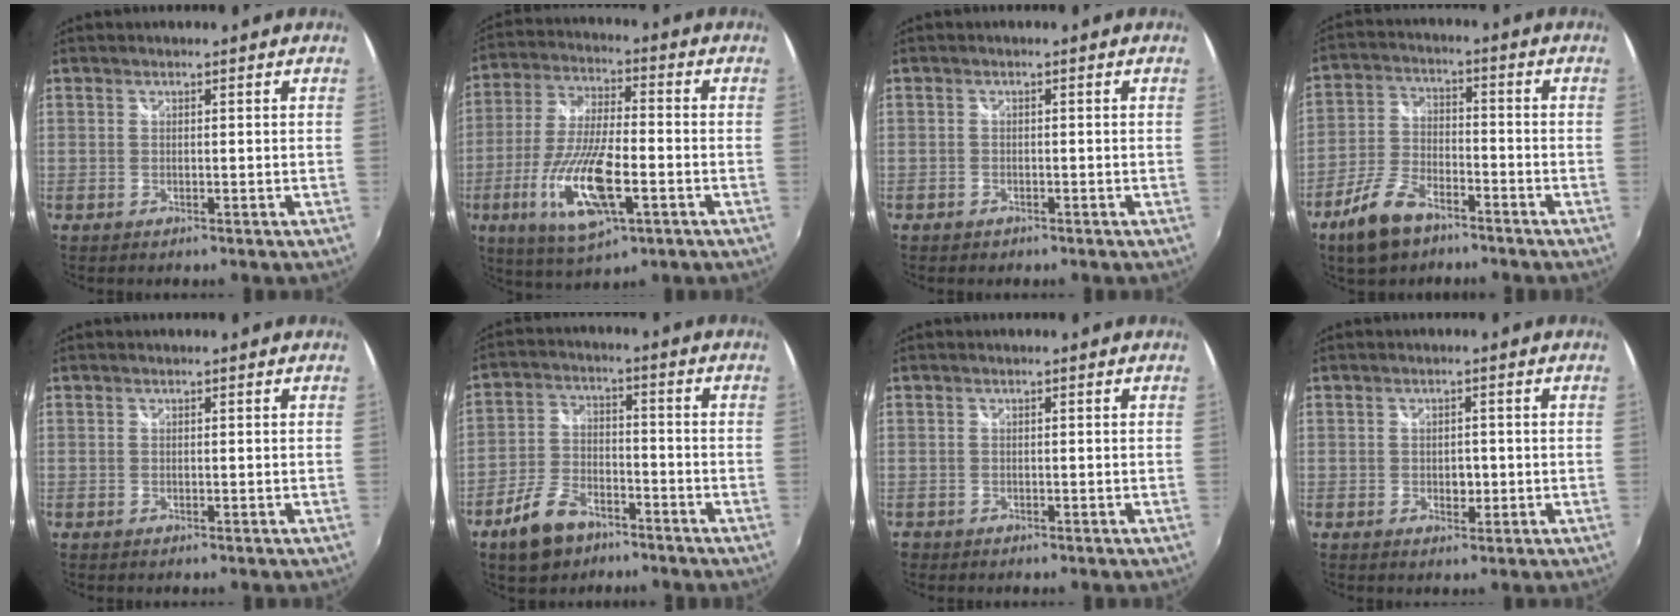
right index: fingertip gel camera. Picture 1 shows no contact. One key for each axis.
{"total": 16.1, "fx": -5.7, "fy": 5.1, "fz": 14.2, "tx": -0.298, "ty": -0.020, "tz": -0.103}
{"total": 1.5, "fx": -1.0, "fy": 1.0, "fz": 0.3, "tx": -0.010, "ty": 0.001, "tz": -0.015}
{"total": 10.2, "fx": -7.0, "fy": 4.6, "fz": 5.8, "tx": -0.134, "ty": 0.000, "tz": -0.131}
{"total": 0.0}
{"total": 9.7, "fx": -6.5, "fy": 5.1, "fz": 5.0, "tx": -0.119, "ty": 0.008, "tz": -0.115}
{"total": 1.0, "fx": -0.7, "fy": 0.8, "fz": 0.0, "tx": -0.005, "ty": 0.002, "tz": -0.010}
{"total": 2.4, "fx": -0.4, "fy": 1.7, "fz": 1.6, "tx": -0.024, "ty": 0.001, "tz": -0.007}